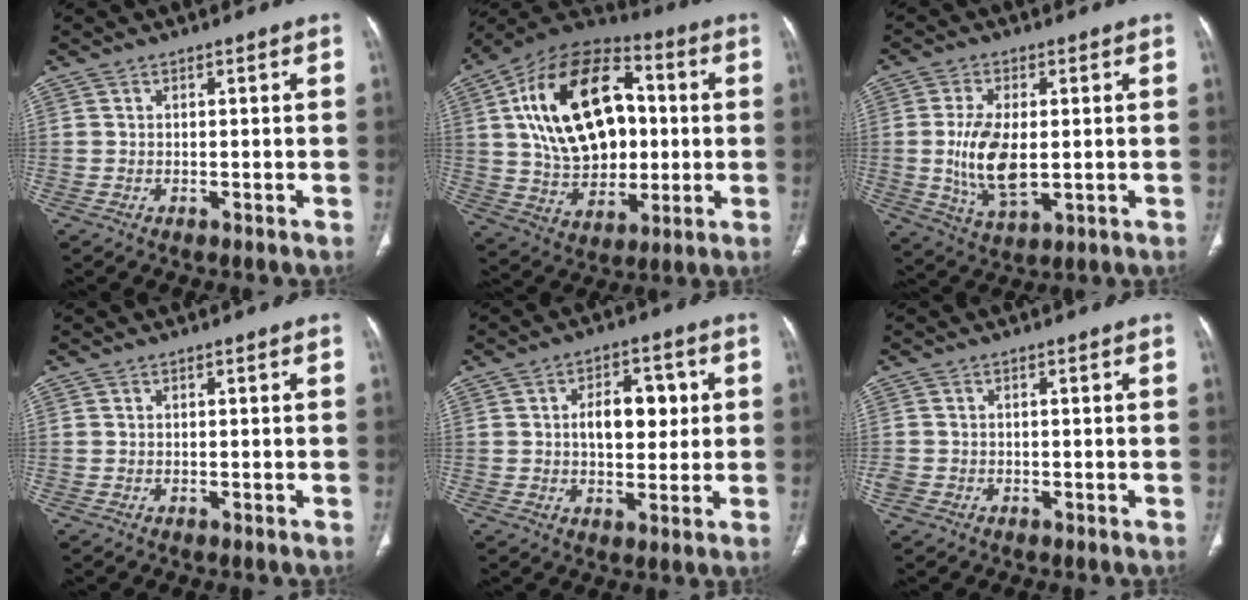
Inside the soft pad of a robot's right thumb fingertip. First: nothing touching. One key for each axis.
{"total": 25.6, "fx": 4.0, "fy": 16.4, "fz": 19.2, "tx": -0.296, "ty": 0.009, "tz": 0.070}
{"total": 11.1, "fx": -0.3, "fy": 5.6, "fz": 9.5, "tx": -0.188, "ty": -0.014, "tz": 0.004}
{"total": 0.0}
{"total": 10.9, "fx": 1.8, "fy": 6.3, "fz": 8.7, "tx": -0.093, "ty": 0.007, "tz": 0.027}
{"total": 1.9, "fx": -0.8, "fy": 1.5, "fz": 0.8, "tx": -0.019, "ty": 0.005, "tz": -0.016}